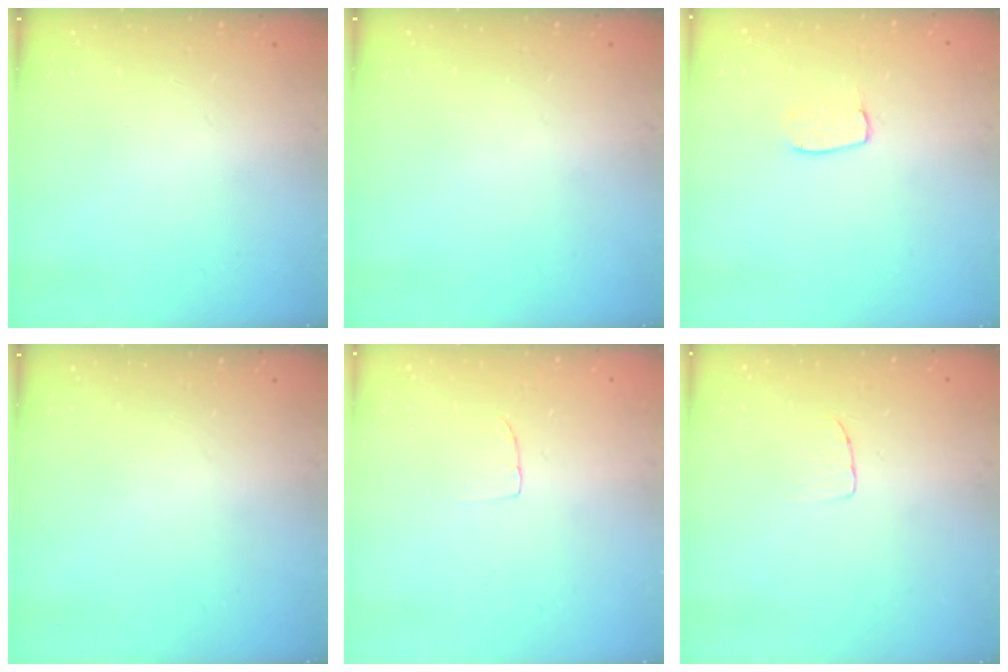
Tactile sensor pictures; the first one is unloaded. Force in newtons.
{"total": 0.0}
{"total": 4.5, "press": 4.5, "slide": 0.3}
{"total": 0.0}
{"total": 3.1, "press": 3.0, "slide": 0.3}
{"total": 4.1, "press": 4.0, "slide": 0.2}